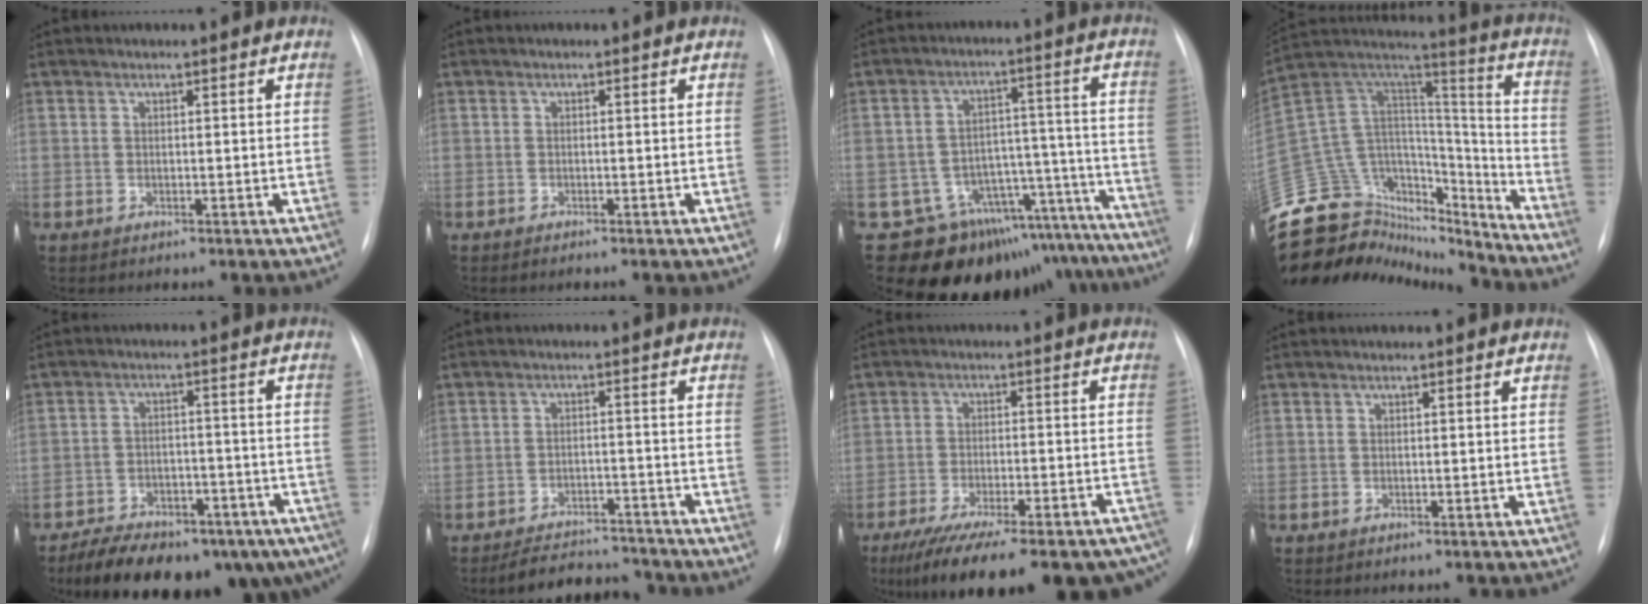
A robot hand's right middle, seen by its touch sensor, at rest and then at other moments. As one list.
[{"total": 0.8, "force": [-0.7, 0.0, 0.4], "torque": [-0.009, -0.002, -0.009]}, {"total": 20.7, "force": [-18.2, 8.7, 4.7], "torque": [-0.022, 0.071, -0.232]}, {"total": 33.9, "force": [-29.8, 11.6, 11.1], "torque": [-0.267, 0.023, -0.455]}, {"total": 20.7, "force": [-15.0, 9.1, 10.9], "torque": [-0.148, 0.011, -0.200]}, {"total": 8.1, "force": [-7.7, 2.1, 1.4], "torque": [-0.017, 0.005, -0.110]}, {"total": 25.7, "force": [-20.3, 6.4, 14.3], "torque": [-0.168, -0.013, -0.266]}, {"total": 0.0}]